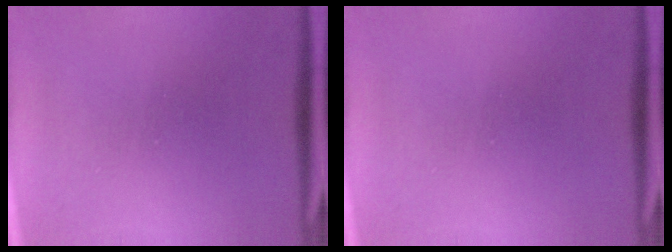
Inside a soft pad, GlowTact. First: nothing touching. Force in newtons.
{"total": 0.0}